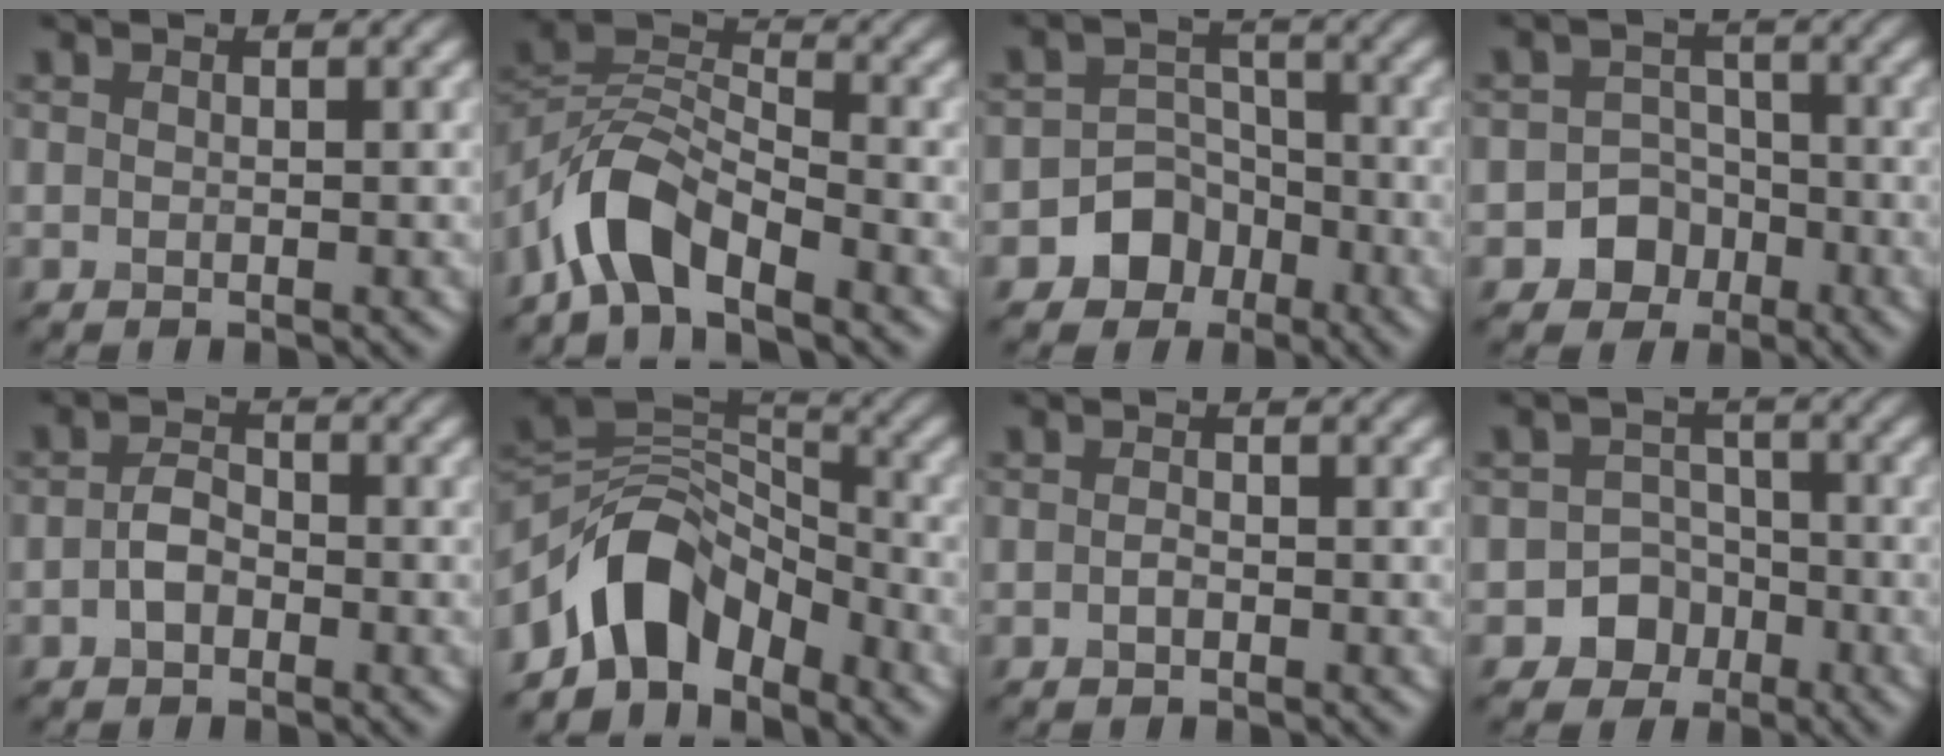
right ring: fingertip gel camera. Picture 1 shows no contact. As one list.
[{"total": 6.2, "force": [-4.4, 2.6, 3.6], "torque": [-0.061, 0.006, -0.095]}, {"total": 5.1, "force": [-2.8, 4.1, 1.1], "torque": [0.018, 0.005, -0.066]}, {"total": 4.2, "force": [-2.1, 3.5, 0.8], "torque": [0.024, 0.006, -0.046]}, {"total": 2.3, "force": [-0.7, 1.5, 1.5], "torque": [-0.032, 0.004, -0.018]}, {"total": 7.4, "force": [-4.7, 4.2, 3.8], "torque": [-0.045, 0.006, -0.095]}, {"total": 0.7, "force": [-0.3, 0.4, 0.5], "torque": [-0.012, 0.000, -0.006]}, {"total": 4.4, "force": [-2.2, 3.7, 0.7], "torque": [0.028, 0.003, -0.049]}]